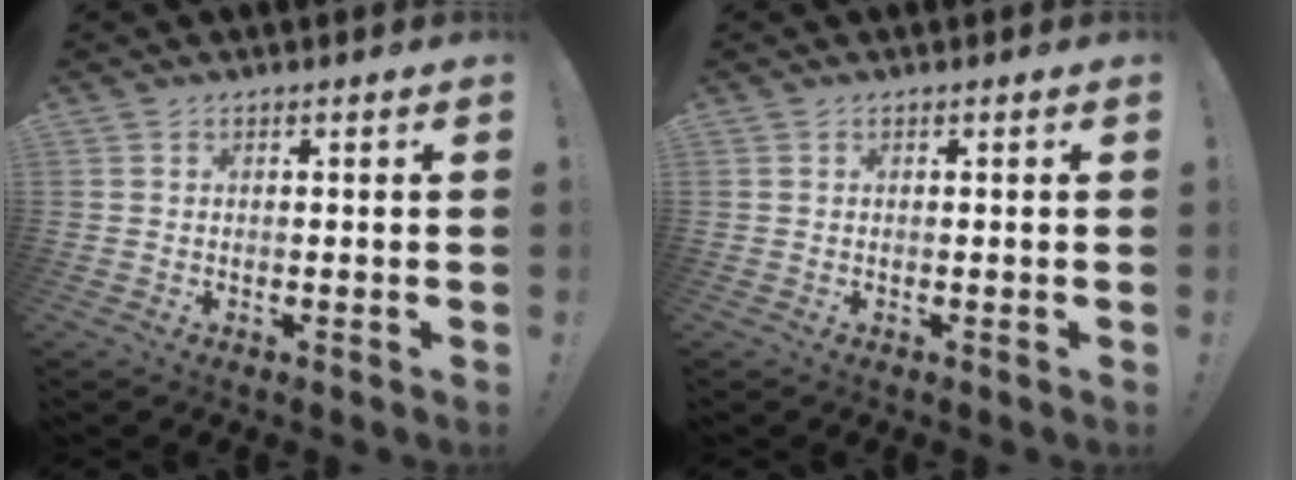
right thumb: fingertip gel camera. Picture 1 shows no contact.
{"total": 0.0}